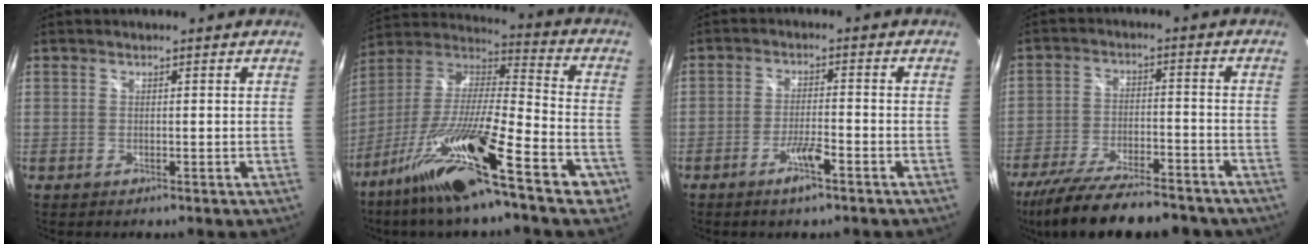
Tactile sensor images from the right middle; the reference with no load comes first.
{"total": 23.9, "force": [-14.8, 3.6, 18.4], "torque": [-0.312, -0.039, -0.258]}
{"total": 4.8, "force": [-3.1, 0.8, 3.6], "torque": [-0.080, -0.003, -0.056]}
{"total": 21.0, "force": [-17.4, 5.3, 10.6], "torque": [-0.205, -0.038, -0.260]}